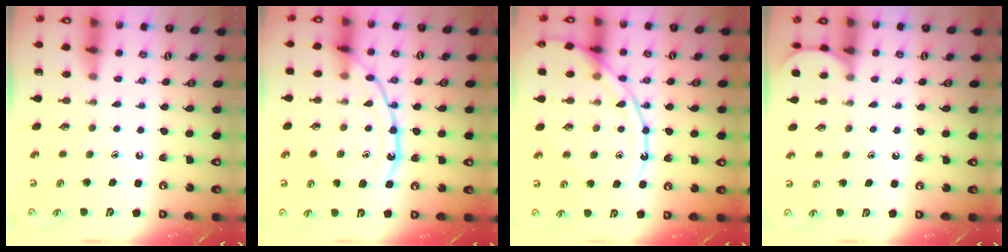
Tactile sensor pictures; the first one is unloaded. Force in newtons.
{"total": 13.7, "press": 13.6, "slide": 1.1}
{"total": 12.9, "press": 12.9, "slide": 1.3}
{"total": 0.9, "press": 0.9, "slide": 0.2}